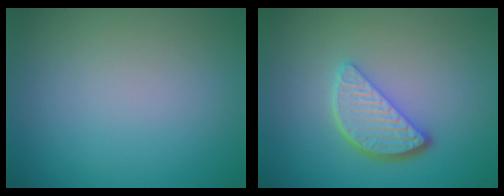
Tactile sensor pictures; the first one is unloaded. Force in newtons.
{"total": 3.9, "press": 3.2, "slide": 2.2}